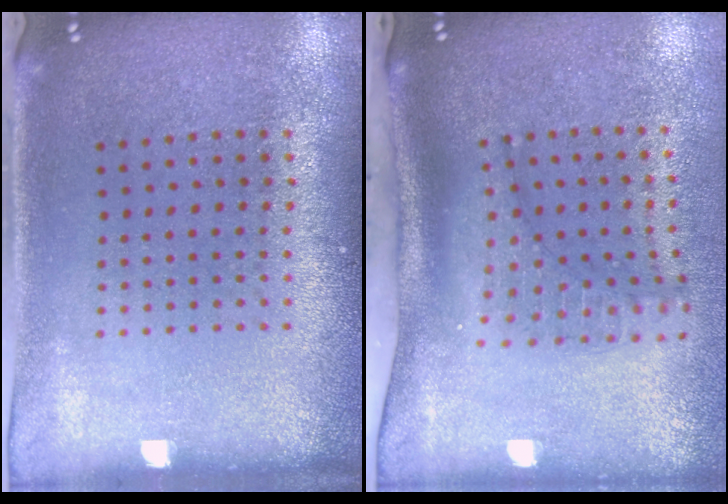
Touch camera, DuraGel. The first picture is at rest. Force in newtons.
{"total": 2.0, "press": 1.5, "slide": 1.3}